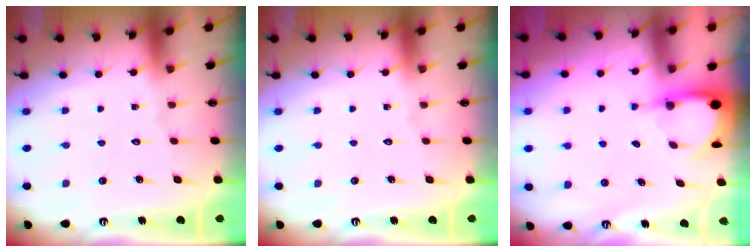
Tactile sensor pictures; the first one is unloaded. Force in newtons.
{"total": 0.0}
{"total": 3.6, "press": 3.6, "slide": 0.3}